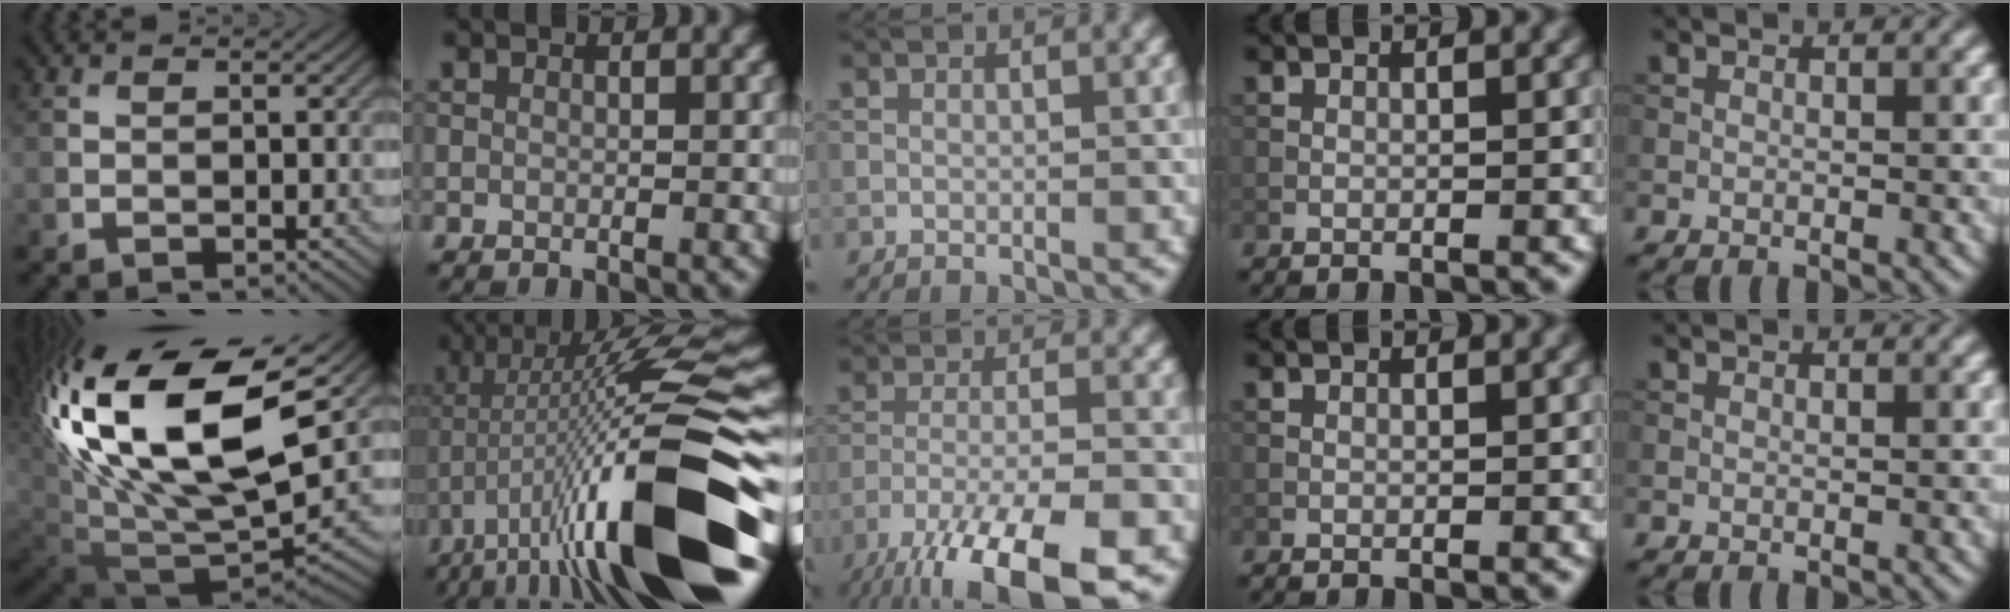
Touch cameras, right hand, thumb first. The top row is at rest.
{"thumb": {"total": 20.4, "force": [6.9, 10.4, 16.1], "torque": [-0.347, 0.012, 0.131]}, "index": {"total": 16.7, "force": [-4.8, 3.4, 15.6], "torque": [-0.260, 0.018, -0.078]}, "middle": {"total": 12.0, "force": [-8.4, 3.0, 8.1], "torque": [-0.141, -0.026, -0.139]}}